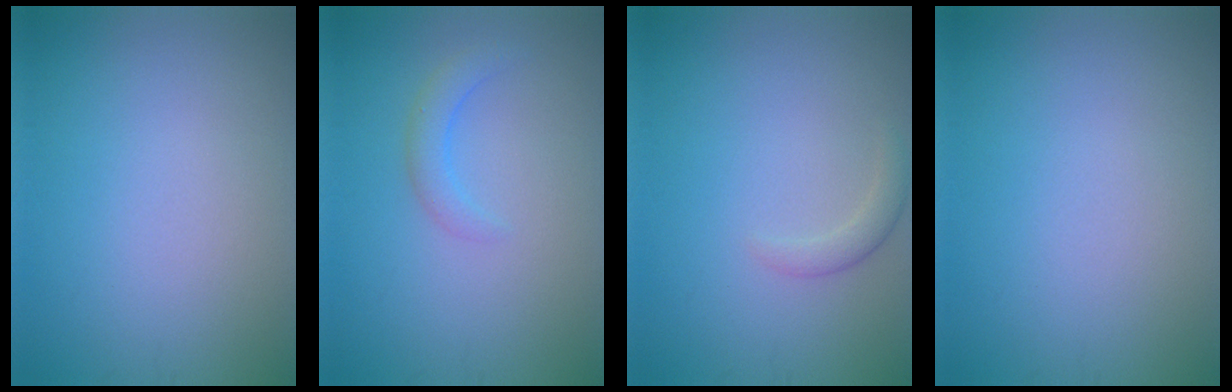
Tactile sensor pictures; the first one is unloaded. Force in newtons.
{"total": 1.6, "press": 1.6, "slide": 0.2}
{"total": 1.2, "press": 1.2, "slide": 0.1}
{"total": 0.0}